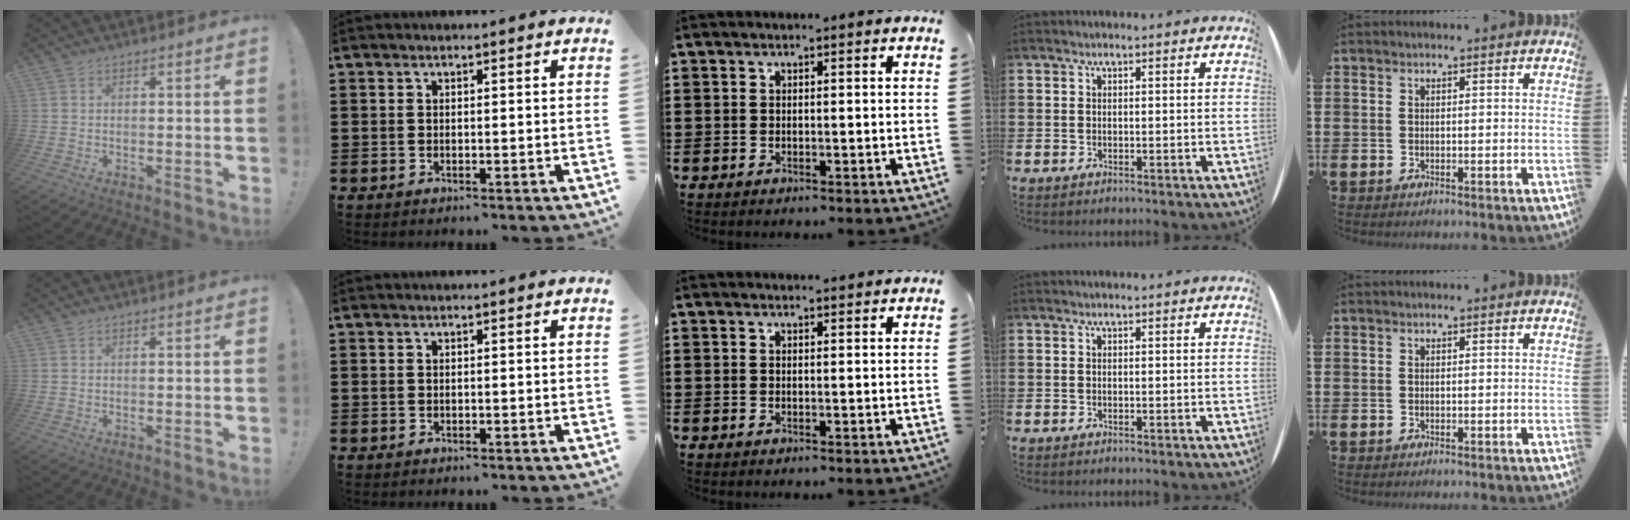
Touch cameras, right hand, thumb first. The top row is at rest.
{"middle": {"total": 1.0, "force": [1.0, 0.0, 0.1], "torque": [0.003, -0.004, 0.017]}}